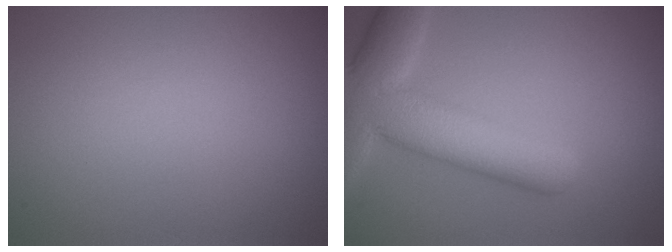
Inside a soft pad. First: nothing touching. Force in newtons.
{"total": 8.8, "press": 8.8, "slide": 0.7}